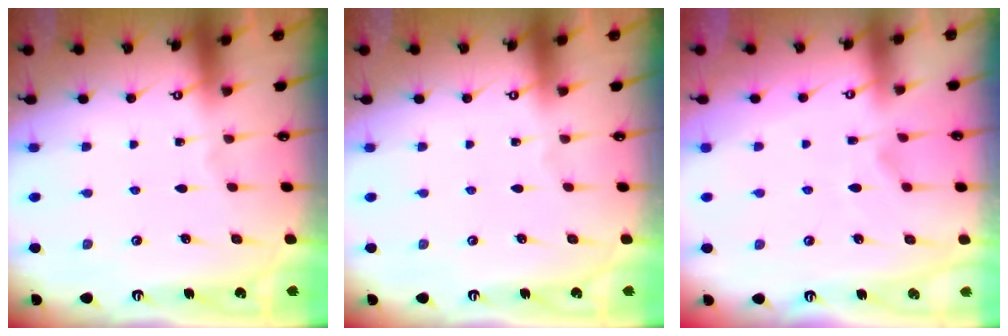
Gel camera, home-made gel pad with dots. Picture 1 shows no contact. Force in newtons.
{"total": 0.0}
{"total": 1.2, "press": 0.0, "slide": 1.2}